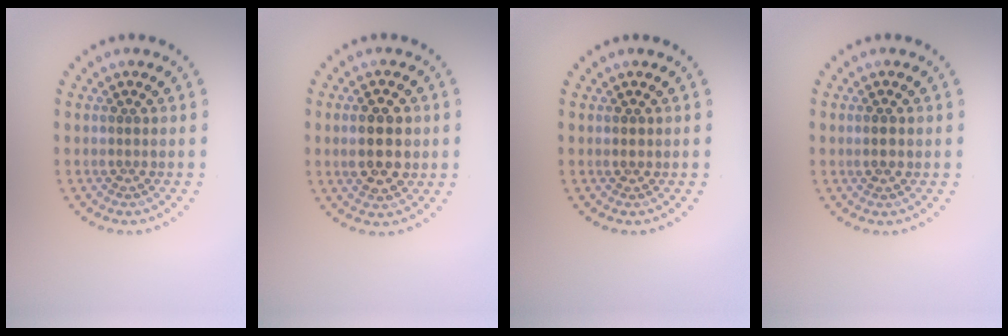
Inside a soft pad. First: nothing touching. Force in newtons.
{"total": 4.6, "press": 4.6, "slide": 0.1}
{"total": 0.9, "press": 0.9, "slide": 0.2}
{"total": 1.7, "press": 1.7, "slide": 0.0}